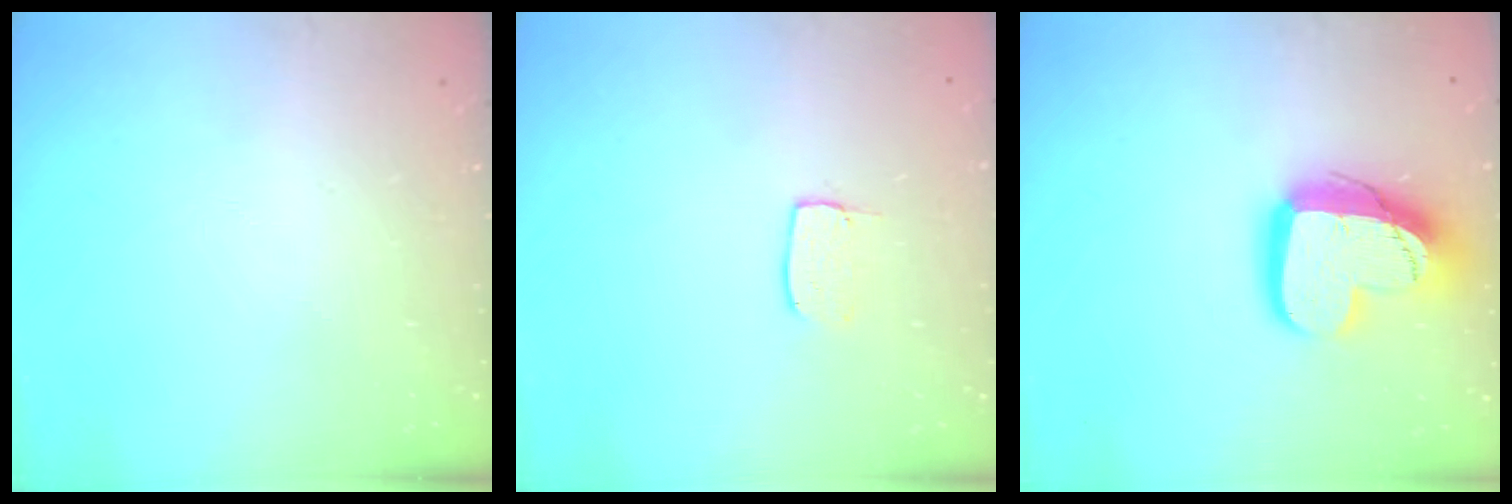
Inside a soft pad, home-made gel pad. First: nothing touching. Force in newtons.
{"total": 4.4, "press": 4.4, "slide": 0.3}
{"total": 16.7, "press": 16.6, "slide": 1.5}